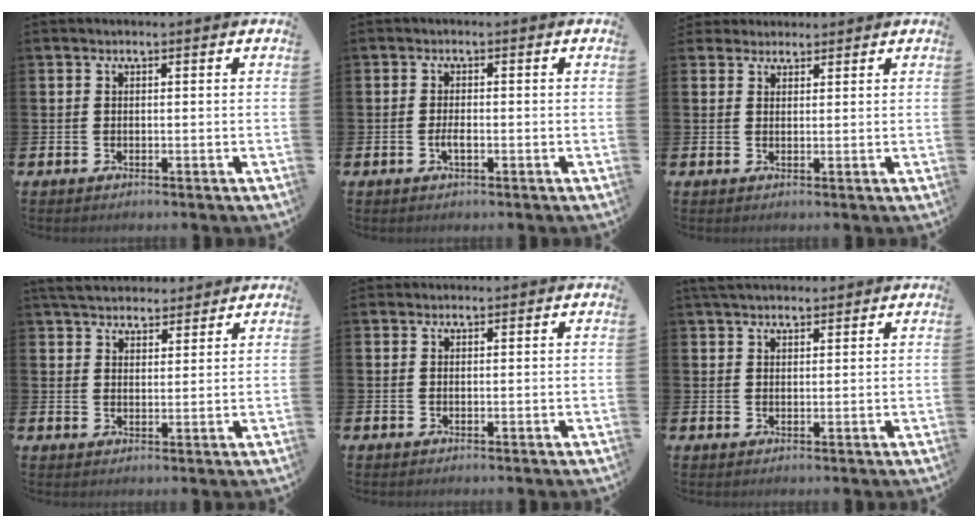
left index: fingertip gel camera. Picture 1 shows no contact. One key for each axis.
{"total": 1.8, "fx": -0.5, "fy": 0.6, "fz": 1.6, "tx": -0.033, "ty": 0.002, "tz": -0.009}
{"total": 2.4, "fx": 2.2, "fy": 0.9, "fz": -0.1, "tx": 0.006, "ty": -0.005, "tz": 0.039}
{"total": 5.0, "fx": 4.9, "fy": 1.3, "fz": 0.4, "tx": -0.019, "ty": -0.021, "tz": 0.089}
{"total": 0.6, "fx": 0.6, "fy": 0.0, "fz": 0.1, "tx": 0.009, "ty": -0.004, "tz": 0.009}
{"total": 3.9, "fx": 3.7, "fy": 1.0, "fz": 0.7, "tx": -0.017, "ty": -0.013, "tz": 0.069}